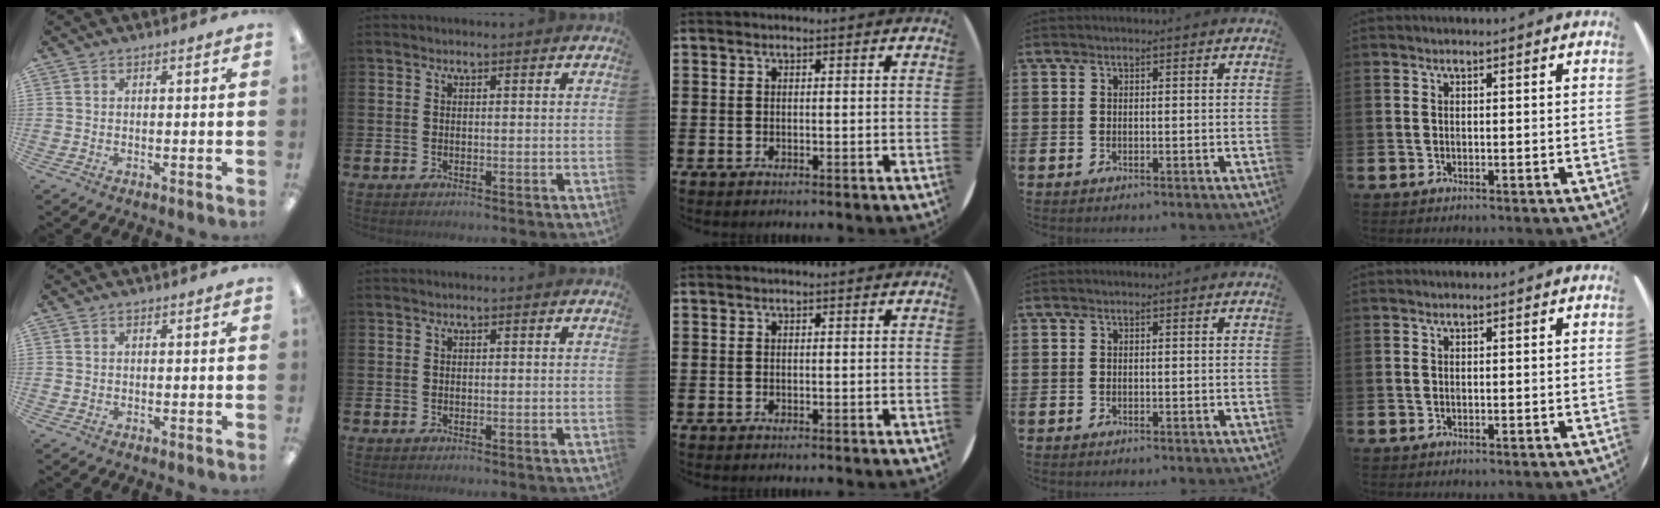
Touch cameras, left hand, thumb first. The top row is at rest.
{"thumb": {"total": 0.7, "force": [0.2, 0.6, 0.3], "torque": [-0.005, 0.004, 0.002]}}